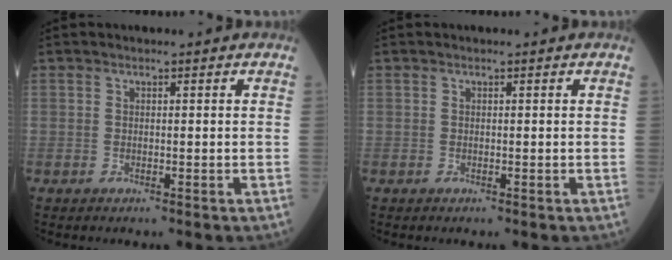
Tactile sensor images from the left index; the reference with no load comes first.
{"total": 0.0}